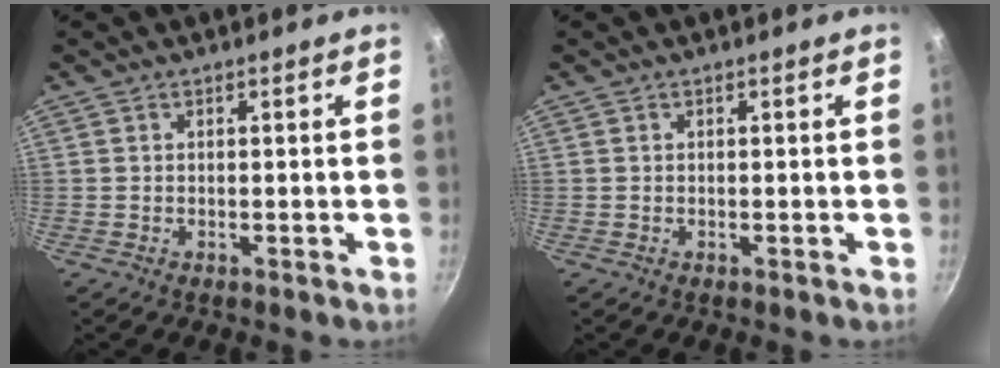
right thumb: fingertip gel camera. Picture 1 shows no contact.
{"total": 0.0}